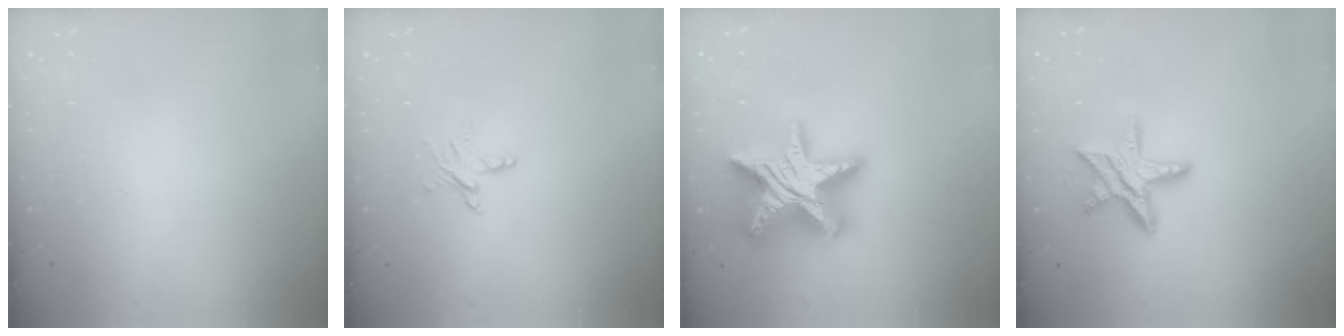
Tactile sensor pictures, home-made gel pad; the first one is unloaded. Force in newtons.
{"total": 4.8, "press": 4.8, "slide": 0.4}
{"total": 24.6, "press": 24.5, "slide": 2.1}
{"total": 11.5, "press": 11.5, "slide": 0.7}